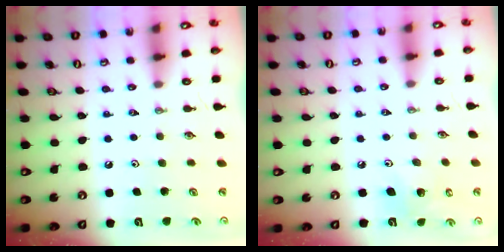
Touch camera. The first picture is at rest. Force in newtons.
{"total": 6.2, "press": 6.0, "slide": 1.4}